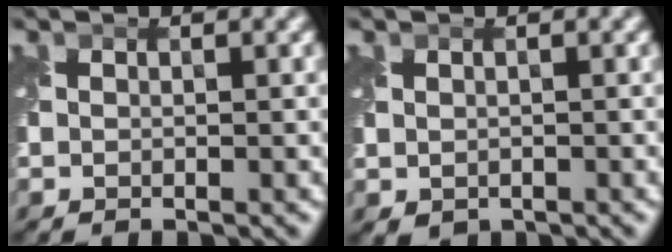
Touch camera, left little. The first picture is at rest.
{"total": 0.8, "force": [-0.2, 0.6, 0.5], "torque": [-0.015, -0.005, 0.003]}